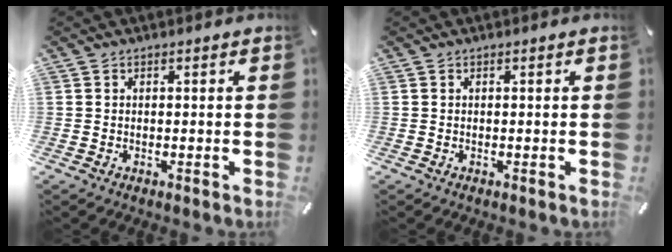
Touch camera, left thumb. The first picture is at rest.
{"total": 0.0}